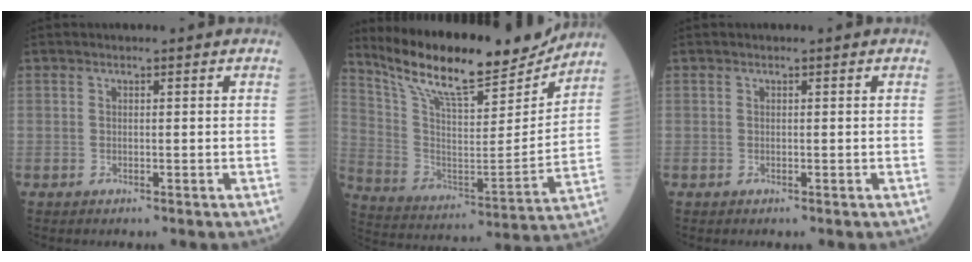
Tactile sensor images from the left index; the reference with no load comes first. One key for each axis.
{"total": 20.2, "fx": 17.8, "fy": 3.2, "fz": 9.0, "tx": -0.169, "ty": -0.025, "tz": 0.295}
{"total": 0.0}